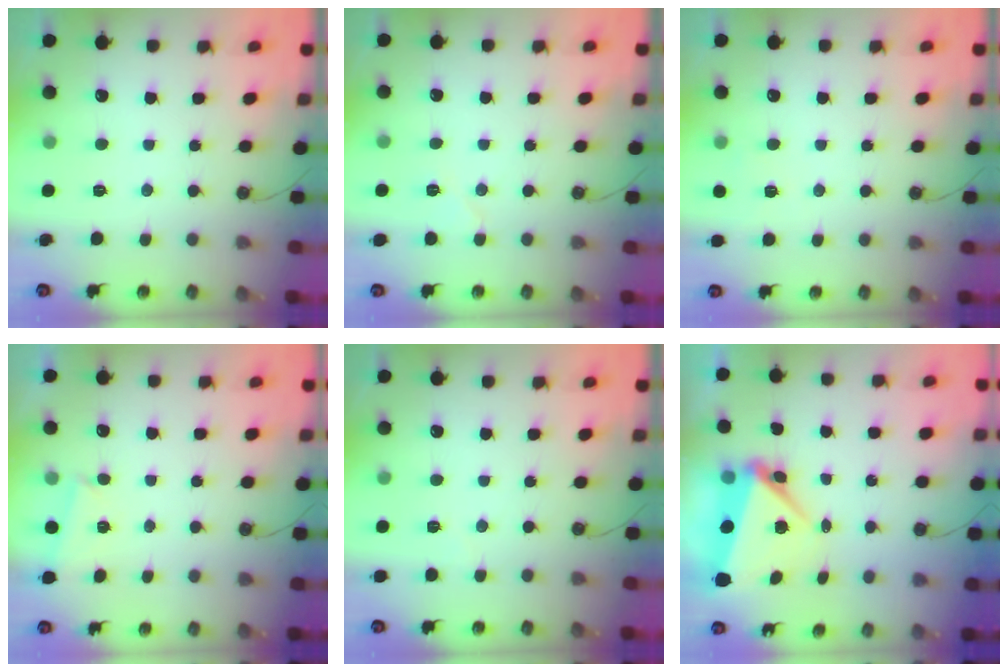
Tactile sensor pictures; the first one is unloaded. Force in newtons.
{"total": 5.2, "press": 4.6, "slide": 2.5}
{"total": 3.7, "press": 3.7, "slide": 0.1}
{"total": 1.9, "press": 1.7, "slide": 0.7}
{"total": 2.8, "press": 2.7, "slide": 0.8}
{"total": 6.7, "press": 6.6, "slide": 1.1}